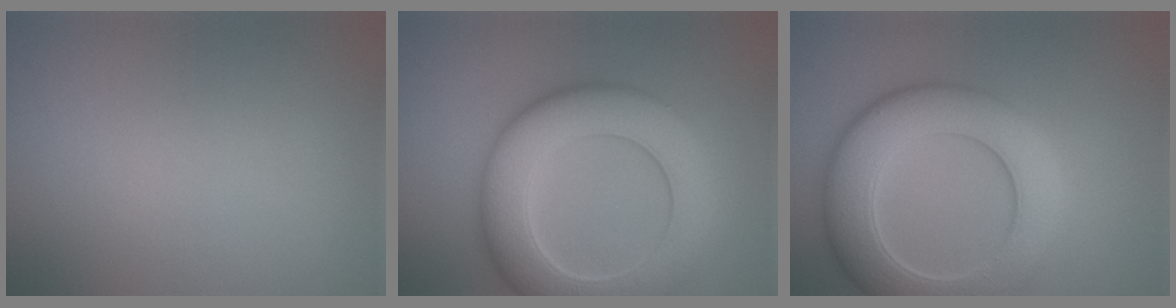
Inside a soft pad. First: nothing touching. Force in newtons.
{"total": 9.0, "press": 9.0, "slide": 0.5}
{"total": 8.6, "press": 8.6, "slide": 0.7}